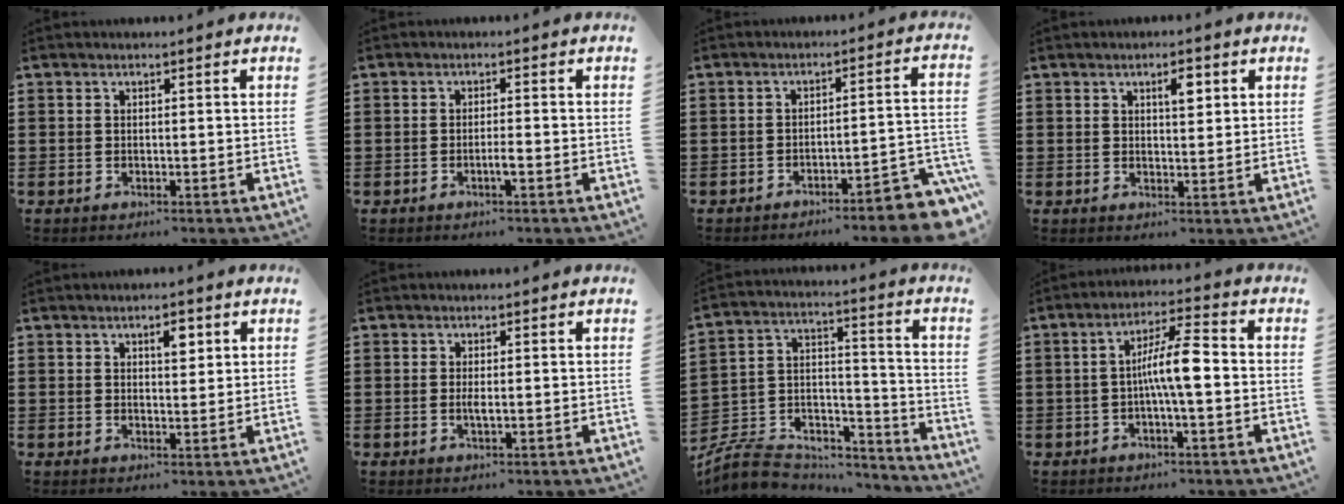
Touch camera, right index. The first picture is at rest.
{"total": 1.9, "force": [-0.8, 0.1, 1.7], "torque": [-0.030, 0.000, -0.015]}
{"total": 4.5, "force": [-3.9, 0.1, 2.2], "torque": [-0.037, -0.012, -0.079]}
{"total": 3.2, "force": [1.4, 1.1, 2.7], "torque": [-0.041, 0.001, 0.018]}
{"total": 3.3, "force": [1.6, 1.4, 2.6], "torque": [-0.031, -0.002, 0.020]}
{"total": 1.4, "force": [-0.1, 0.3, 1.4], "torque": [-0.026, -0.002, -0.003]}
{"total": 6.8, "force": [-5.9, 3.2, 1.1], "torque": [-0.037, 0.002, -0.113]}
{"total": 7.5, "force": [-0.7, 1.2, 7.3], "torque": [-0.138, 0.004, -0.020]}